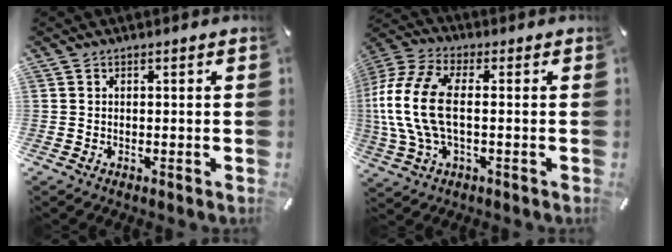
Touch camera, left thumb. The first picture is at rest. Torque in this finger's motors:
{"motor_torque": [0.41, 1.48, 2.43, 0.35, 0.37]}